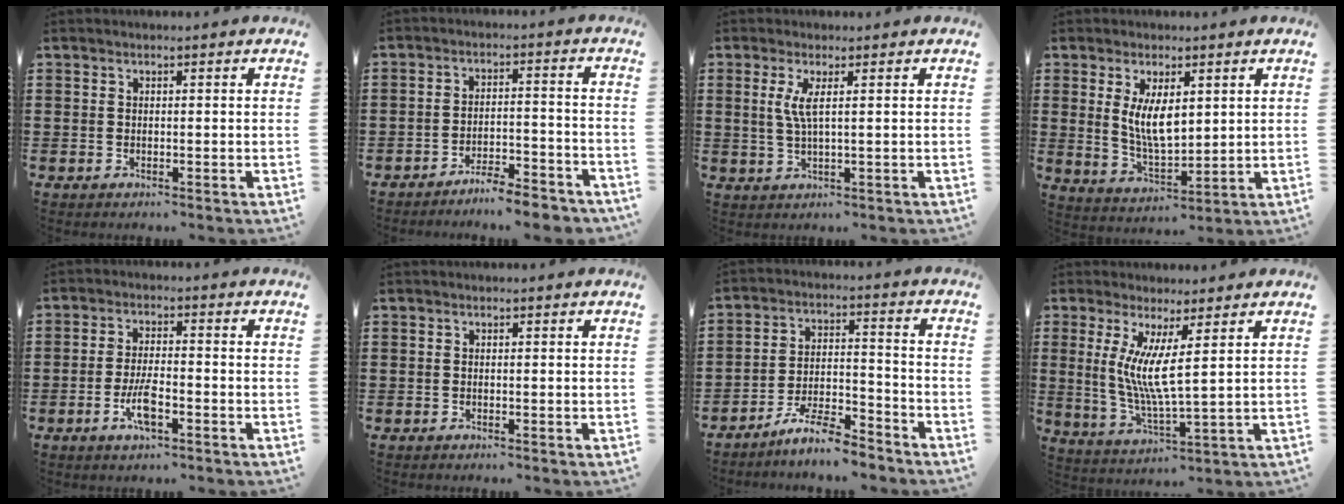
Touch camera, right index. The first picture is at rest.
{"total": 5.0, "force": [-4.9, -0.1, 1.1], "torque": [-0.017, 0.002, -0.096]}
{"total": 3.3, "force": [0.9, 0.1, 3.1], "torque": [-0.070, -0.005, 0.013]}
{"total": 6.6, "force": [1.9, 2.9, 5.6], "torque": [-0.103, 0.001, 0.033]}
{"total": 5.2, "force": [-2.1, 1.4, 4.6], "torque": [-0.097, -0.004, -0.041]}
{"total": 0.0}
{"total": 7.2, "force": [-6.5, 0.8, 2.9], "torque": [-0.062, 0.009, -0.126]}
{"total": 6.8, "force": [2.7, 0.4, 6.3], "torque": [-0.128, -0.011, 0.048]}